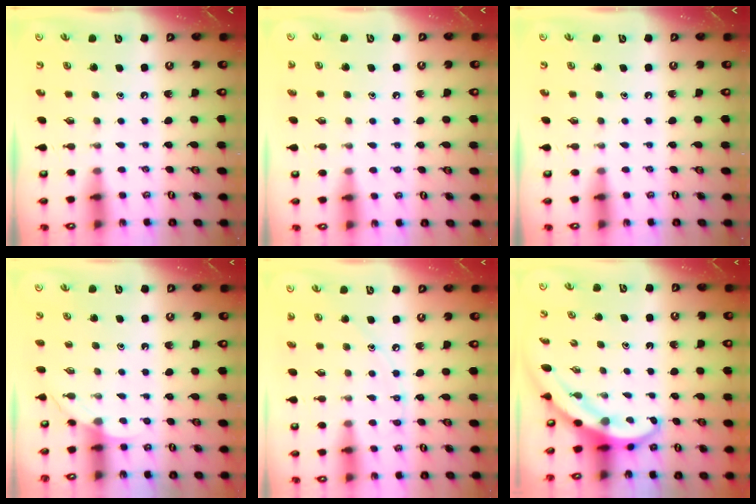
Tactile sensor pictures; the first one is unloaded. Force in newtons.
{"total": 2.4, "press": 2.4, "slide": 0.2}
{"total": 0.0}
{"total": 3.1, "press": 3.1, "slide": 0.3}
{"total": 6.7, "press": 6.7, "slide": 0.7}
{"total": 3.6, "press": 3.6, "slide": 0.3}